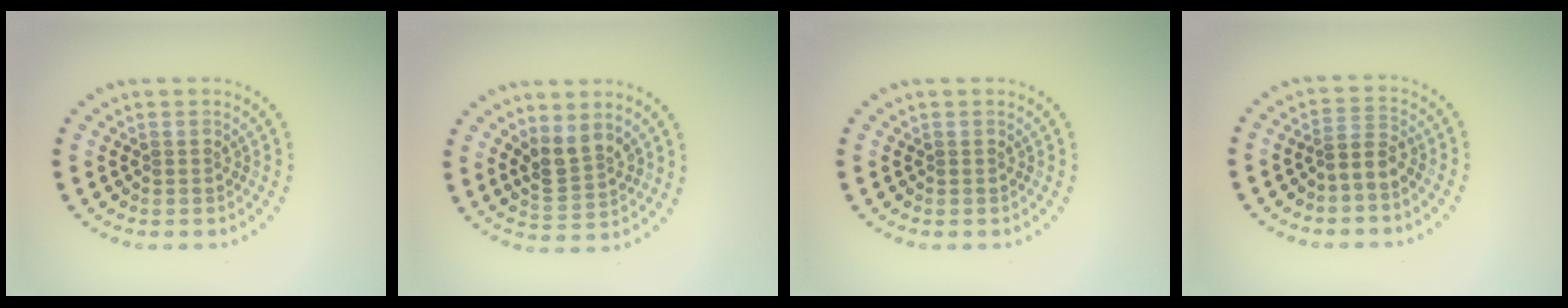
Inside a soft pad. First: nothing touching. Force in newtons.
{"total": 2.9, "press": 2.6, "slide": 1.3}
{"total": 0.0}
{"total": 2.0, "press": 1.6, "slide": 1.1}